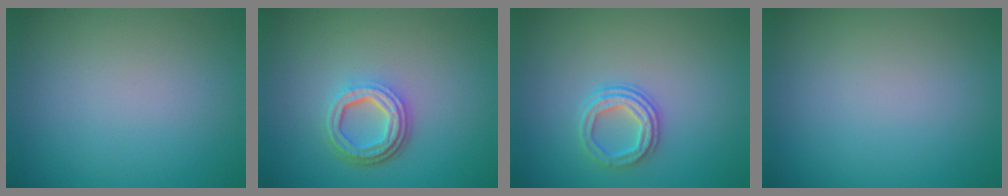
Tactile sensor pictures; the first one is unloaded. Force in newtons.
{"total": 4.2, "press": 3.1, "slide": 2.7}
{"total": 2.8, "press": 2.3, "slide": 1.5}
{"total": 0.0}